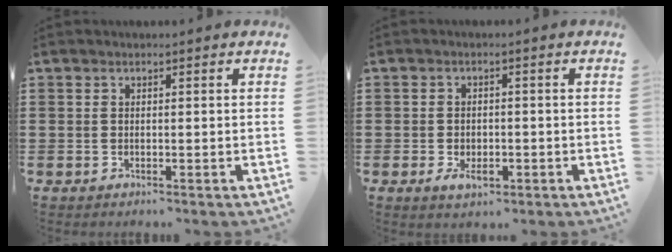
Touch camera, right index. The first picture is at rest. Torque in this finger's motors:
{"motor_torque": [1.22, 0.92, 0.23, 0.06]}